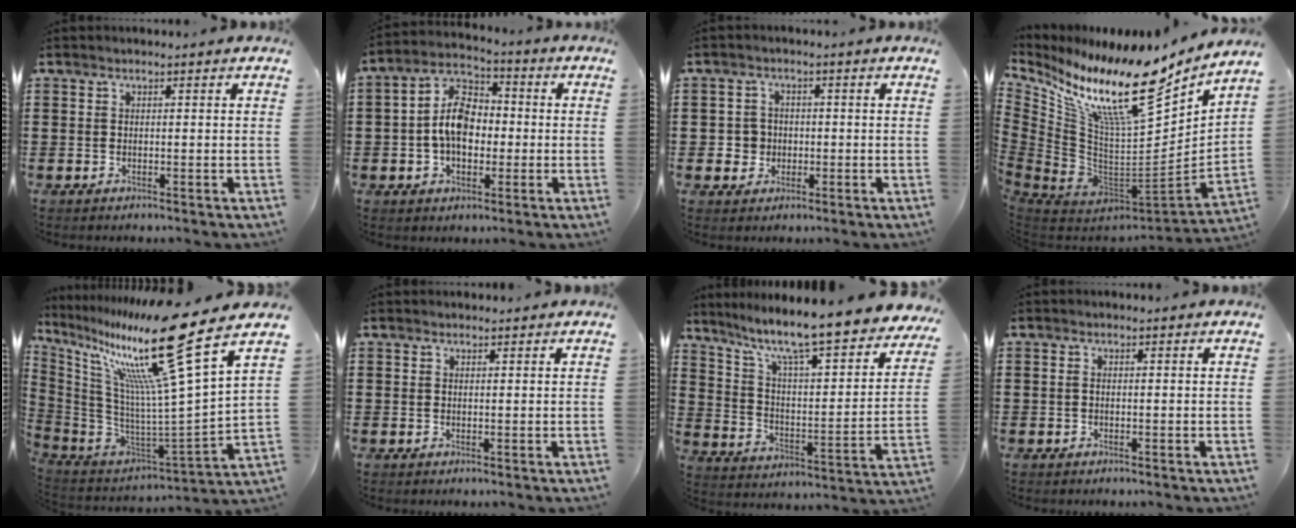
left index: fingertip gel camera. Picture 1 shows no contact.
{"total": 8.4, "force": [-0.7, 5.7, 6.1], "torque": [-0.141, 0.014, -0.018]}
{"total": 3.0, "force": [-0.4, 2.9, 0.6], "torque": [-0.026, 0.006, -0.013]}
{"total": 16.8, "force": [11.8, 3.8, 11.3], "torque": [-0.206, -0.094, 0.197]}
{"total": 19.2, "force": [13.0, -0.3, 14.2], "torque": [-0.258, -0.093, 0.187]}
{"total": 0.7, "force": [0.6, 0.2, 0.0], "torque": [-0.001, 0.001, 0.013]}
{"total": 9.0, "force": [7.4, 0.3, 5.1], "torque": [-0.120, -0.065, 0.116]}
{"total": 0.5, "force": [0.0, 0.1, 0.5], "torque": [-0.011, -0.002, 0.000]}